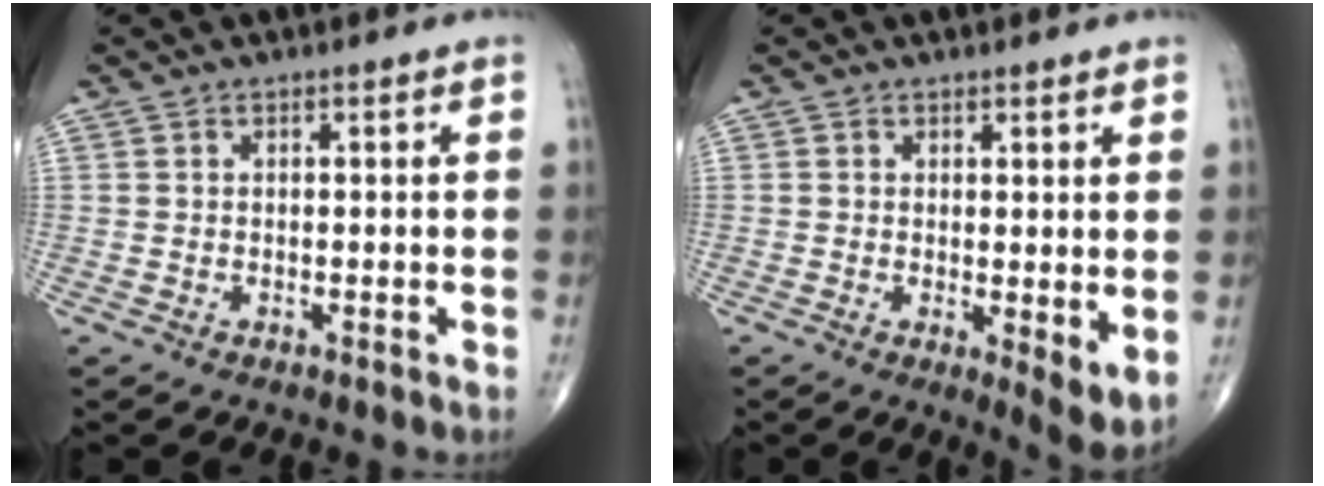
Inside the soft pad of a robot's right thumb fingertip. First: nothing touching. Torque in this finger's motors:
{"motor_torque": [-0.38, 0.35, 0.14, 0.05, 0.05]}